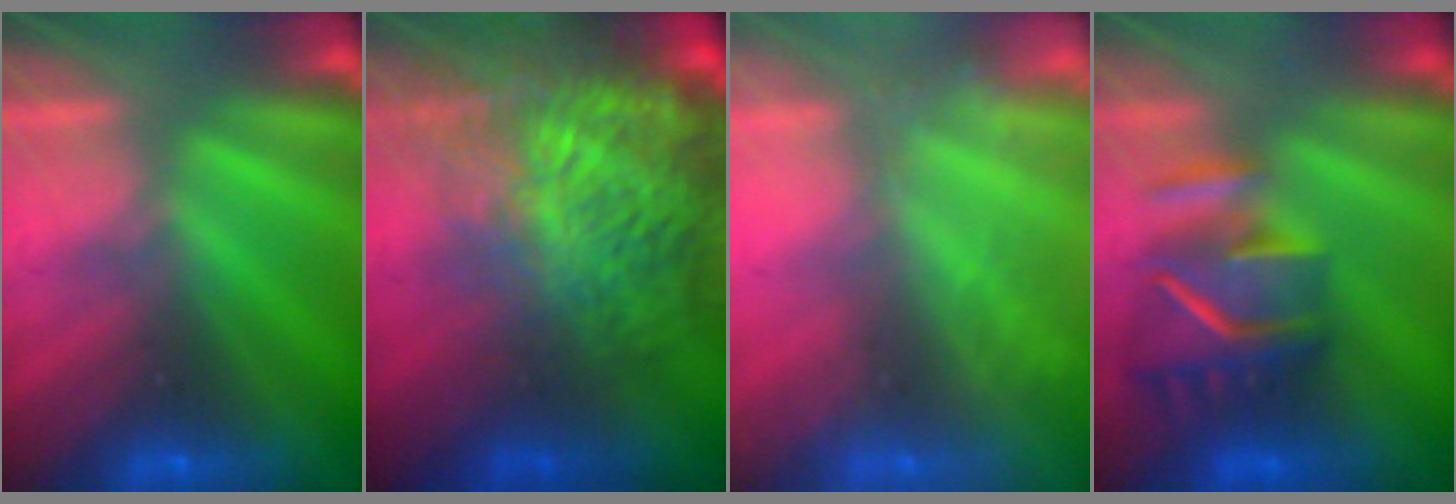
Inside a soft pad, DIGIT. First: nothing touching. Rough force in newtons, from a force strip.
{"total": 9.9}
{"total": 2.2}
{"total": 7.4}